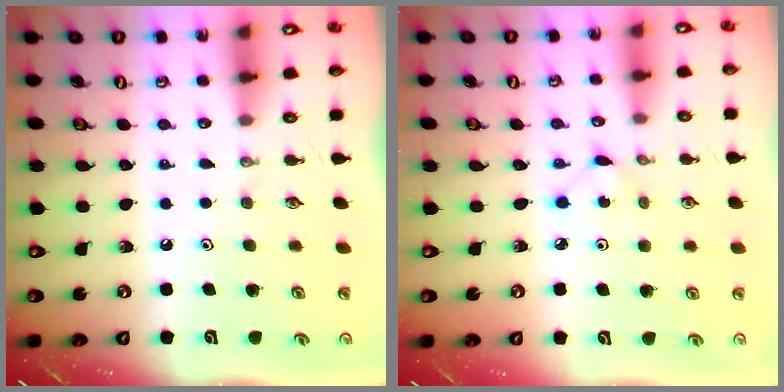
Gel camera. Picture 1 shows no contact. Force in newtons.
{"total": 2.7, "press": 2.7, "slide": 0.3}